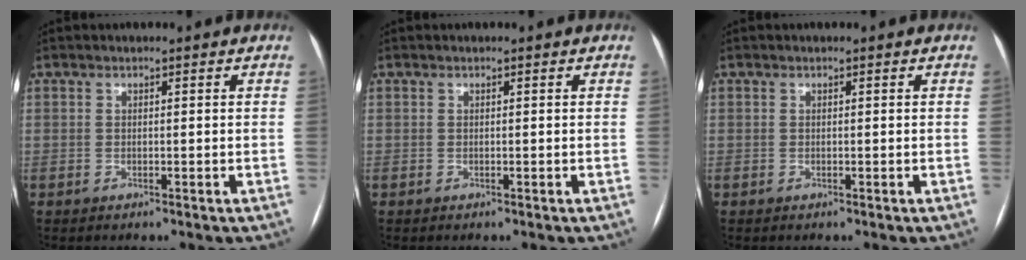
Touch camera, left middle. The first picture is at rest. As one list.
[{"total": 0.0}, {"total": 0.0}]